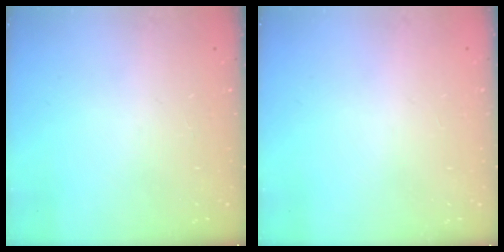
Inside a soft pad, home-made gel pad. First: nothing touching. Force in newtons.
{"total": 1.1, "press": 0.8, "slide": 0.7}